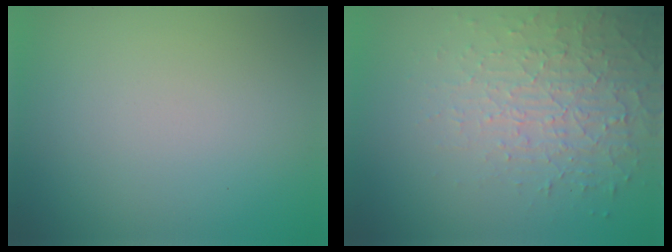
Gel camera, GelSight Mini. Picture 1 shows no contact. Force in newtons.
{"total": 5.3, "press": 3.4, "slide": 4.1}